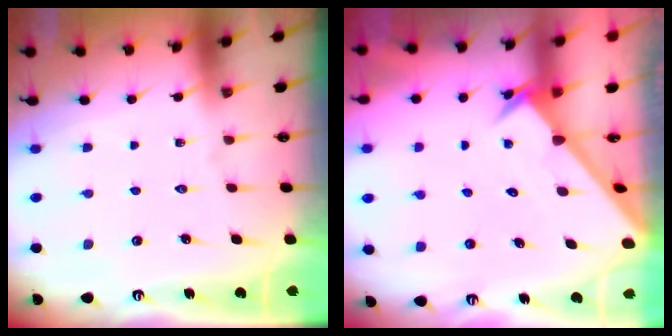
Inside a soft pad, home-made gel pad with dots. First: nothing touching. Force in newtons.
{"total": 2.6, "press": 2.6, "slide": 0.2}